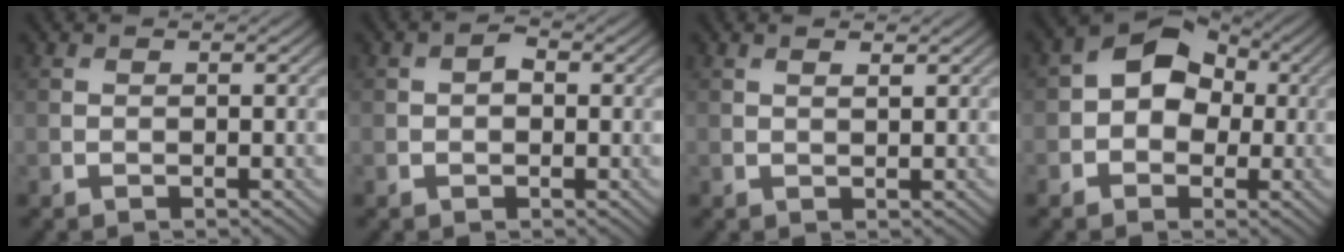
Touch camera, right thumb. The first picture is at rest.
{"total": 1.7, "force": [0.1, 1.2, 1.2], "torque": [-0.021, 0.000, -0.002]}
{"total": 1.3, "force": [0.9, 0.2, 0.9], "torque": [-0.015, -0.004, 0.017]}
{"total": 6.7, "force": [0.2, 5.1, 4.3], "torque": [-0.056, 0.010, -0.016]}